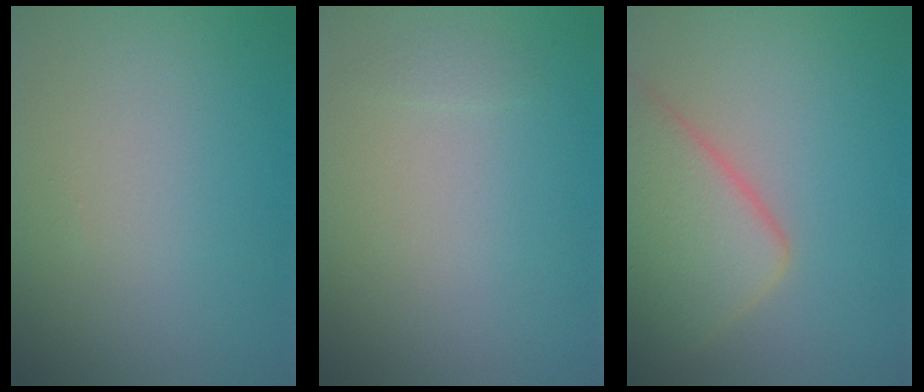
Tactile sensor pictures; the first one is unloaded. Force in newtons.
{"total": 0.6, "press": 0.6, "slide": 0.0}
{"total": 6.6, "press": 6.6, "slide": 0.4}